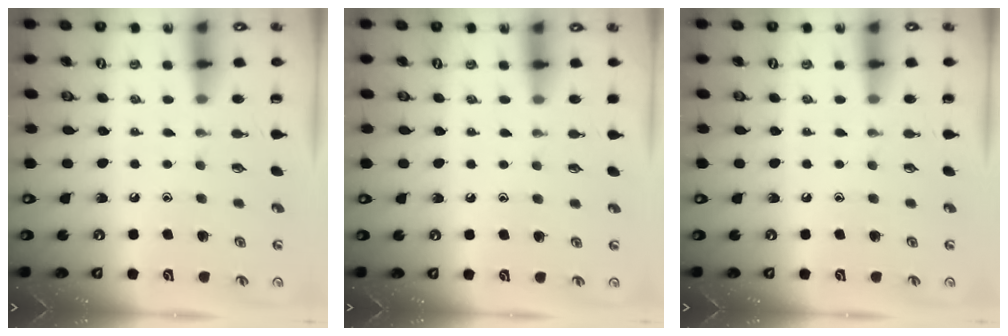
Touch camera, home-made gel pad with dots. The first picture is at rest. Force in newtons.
{"total": 2.9, "press": 2.9, "slide": 0.5}
{"total": 0.0}